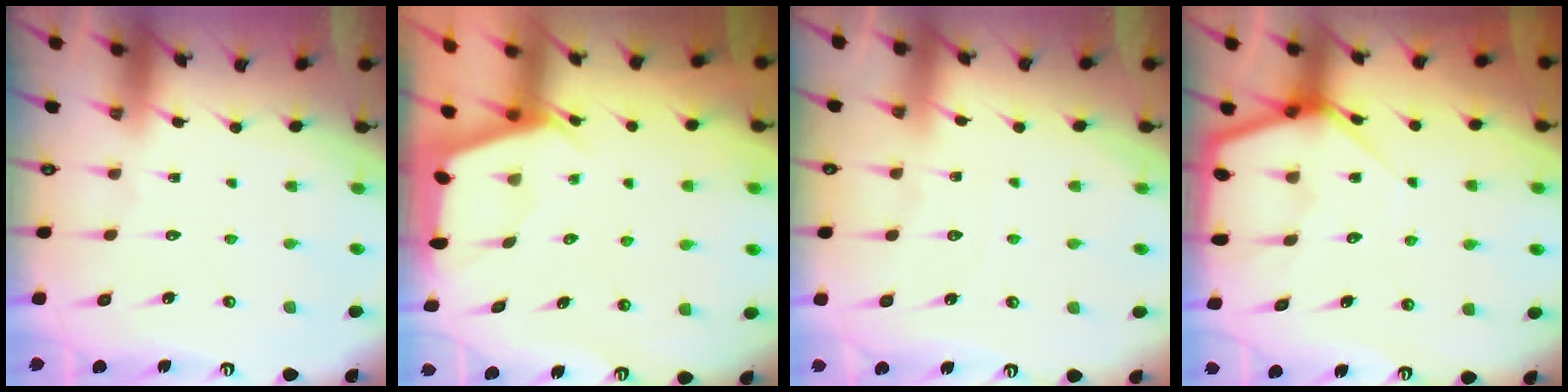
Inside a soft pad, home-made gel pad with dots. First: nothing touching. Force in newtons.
{"total": 2.2, "press": 2.1, "slide": 0.3}
{"total": 2.9, "press": 2.8, "slide": 0.4}
{"total": 7.1, "press": 7.1, "slide": 0.8}